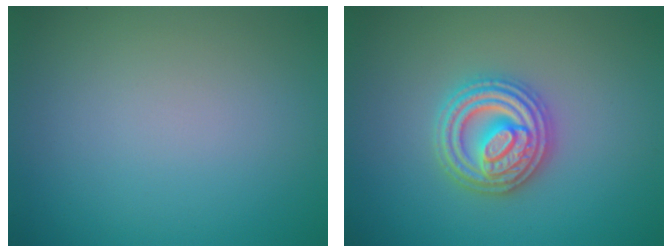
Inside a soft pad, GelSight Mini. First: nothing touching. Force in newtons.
{"total": 5.0, "press": 4.9, "slide": 0.6}